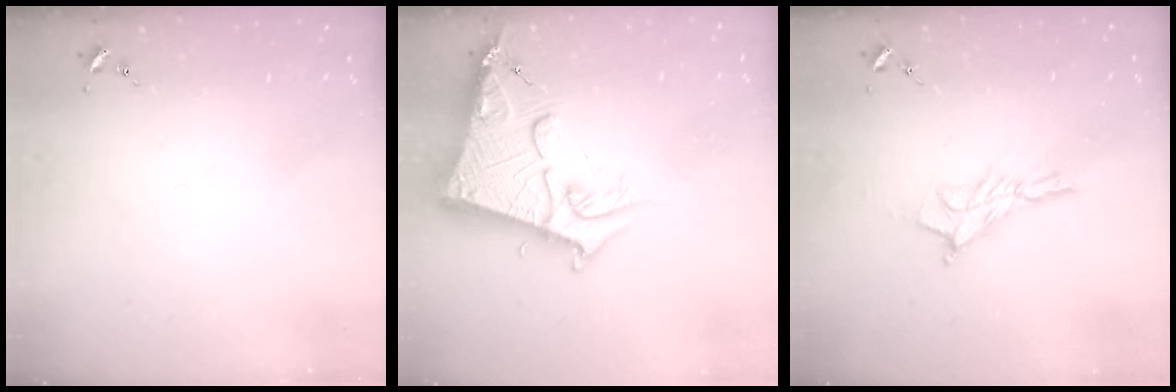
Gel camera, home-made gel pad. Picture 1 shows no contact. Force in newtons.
{"total": 18.5, "press": 18.4, "slide": 1.8}
{"total": 8.7, "press": 8.7, "slide": 0.5}